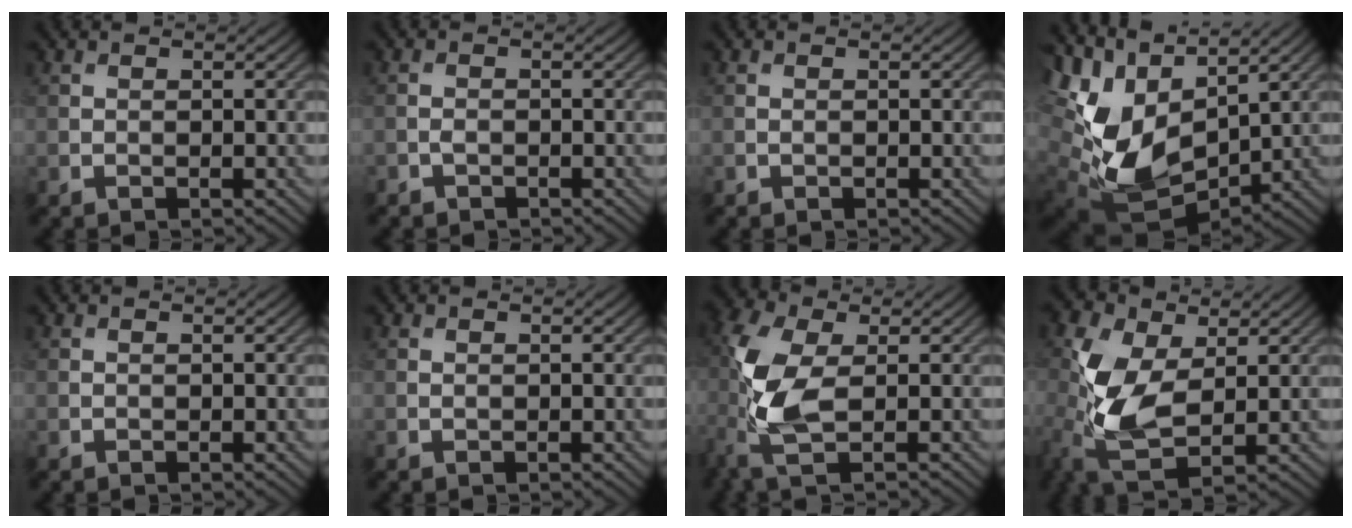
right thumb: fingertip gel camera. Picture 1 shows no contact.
{"total": 1.1, "force": [-0.7, 0.8, 0.5], "torque": [-0.009, 0.001, -0.016]}
{"total": 0.5, "force": [-0.1, 0.4, 0.3], "torque": [-0.006, -0.003, -0.002]}
{"total": 13.4, "force": [2.7, 8.3, 10.1], "torque": [-0.248, -0.014, 0.059]}
{"total": 0.0}
{"total": 0.0}
{"total": 8.4, "force": [-0.8, 3.6, 7.5], "torque": [-0.194, -0.001, -0.026]}
{"total": 11.0, "force": [0.0, 6.4, 9.0], "torque": [-0.244, 0.002, -0.004]}